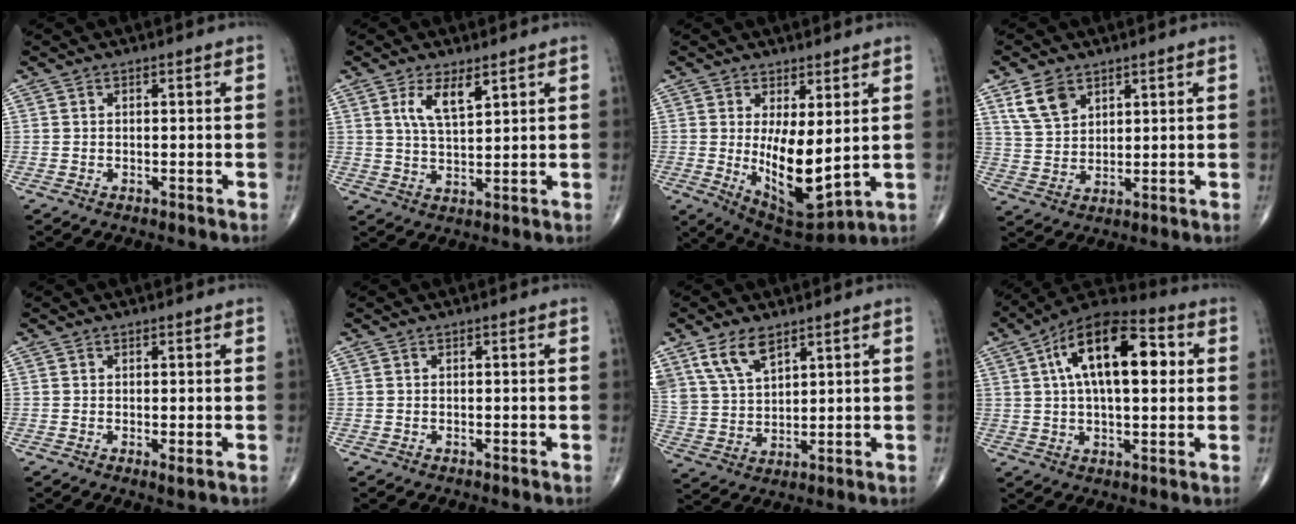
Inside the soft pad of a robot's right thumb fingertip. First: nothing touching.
{"total": 6.1, "force": [3.2, 2.1, 4.7], "torque": [-0.085, -0.020, 0.064]}
{"total": 11.5, "force": [0.7, 4.5, 10.6], "torque": [-0.163, -0.035, 0.030]}
{"total": 6.7, "force": [4.0, 4.2, 3.5], "torque": [-0.056, -0.016, 0.085]}
{"total": 1.0, "force": [0.0, 0.3, 1.0], "torque": [-0.017, -0.006, -0.001]}
{"total": 0.0}
{"total": 8.7, "force": [5.7, 4.3, 5.0], "torque": [-0.090, -0.019, 0.122]}
{"total": 19.0, "force": [4.4, 8.9, 16.1], "torque": [-0.247, 0.020, 0.062]}